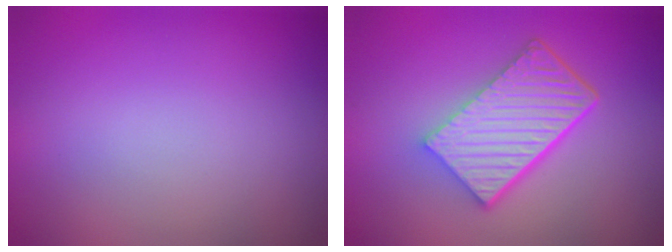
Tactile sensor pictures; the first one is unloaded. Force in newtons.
{"total": 6.6, "press": 4.4, "slide": 4.9}